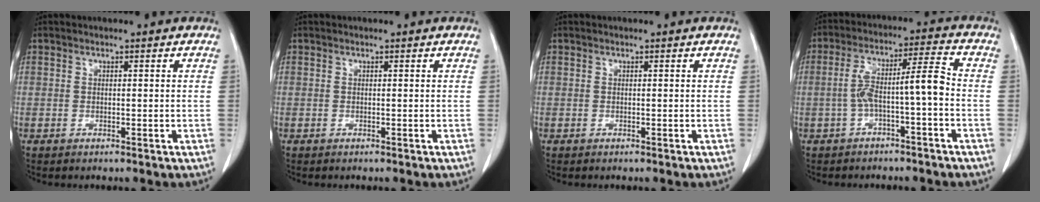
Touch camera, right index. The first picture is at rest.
{"total": 0.0}
{"total": 0.0}
{"total": 7.7, "force": [-1.7, 0.7, 7.5], "torque": [-0.139, 0.035, -0.027]}